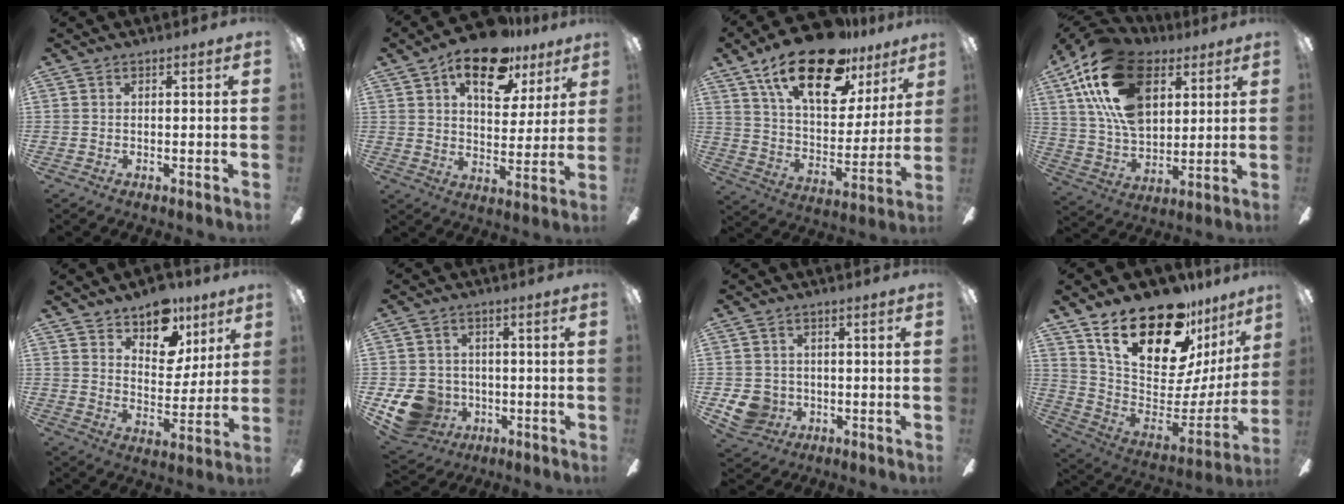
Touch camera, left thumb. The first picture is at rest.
{"total": 16.5, "force": [10.0, 8.3, 10.2], "torque": [-0.147, -0.040, 0.169]}
{"total": 23.9, "force": [15.0, 10.3, 15.5], "torque": [-0.247, -0.082, 0.256]}
{"total": 23.0, "force": [10.2, 13.9, 15.2], "torque": [-0.313, -0.022, 0.181]}
{"total": 11.8, "force": [8.3, 6.8, 4.8], "torque": [-0.063, -0.049, 0.151]}
{"total": 11.0, "force": [-3.7, 9.3, 4.6], "torque": [-0.119, 0.018, -0.062]}
{"total": 6.5, "force": [-1.6, 6.0, 2.1], "torque": [-0.054, 0.007, -0.030]}
{"total": 25.7, "force": [18.1, 10.8, 14.7], "torque": [-0.253, -0.130, 0.319]}